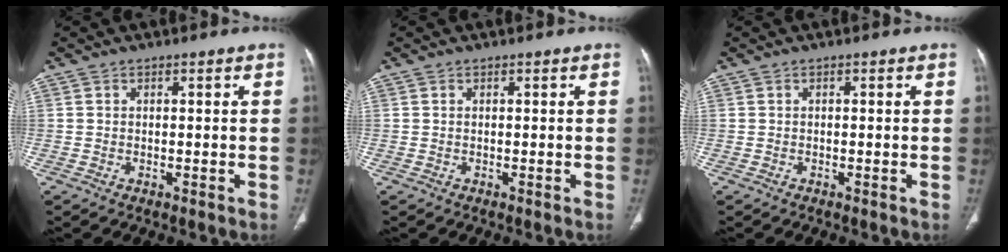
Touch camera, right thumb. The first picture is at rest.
{"total": 0.0}
{"total": 0.0}